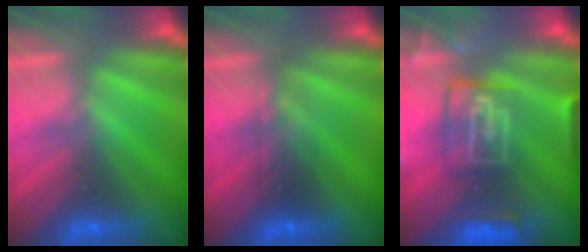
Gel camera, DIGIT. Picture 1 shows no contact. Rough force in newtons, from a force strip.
{"total": 2.3}
{"total": 9.2}